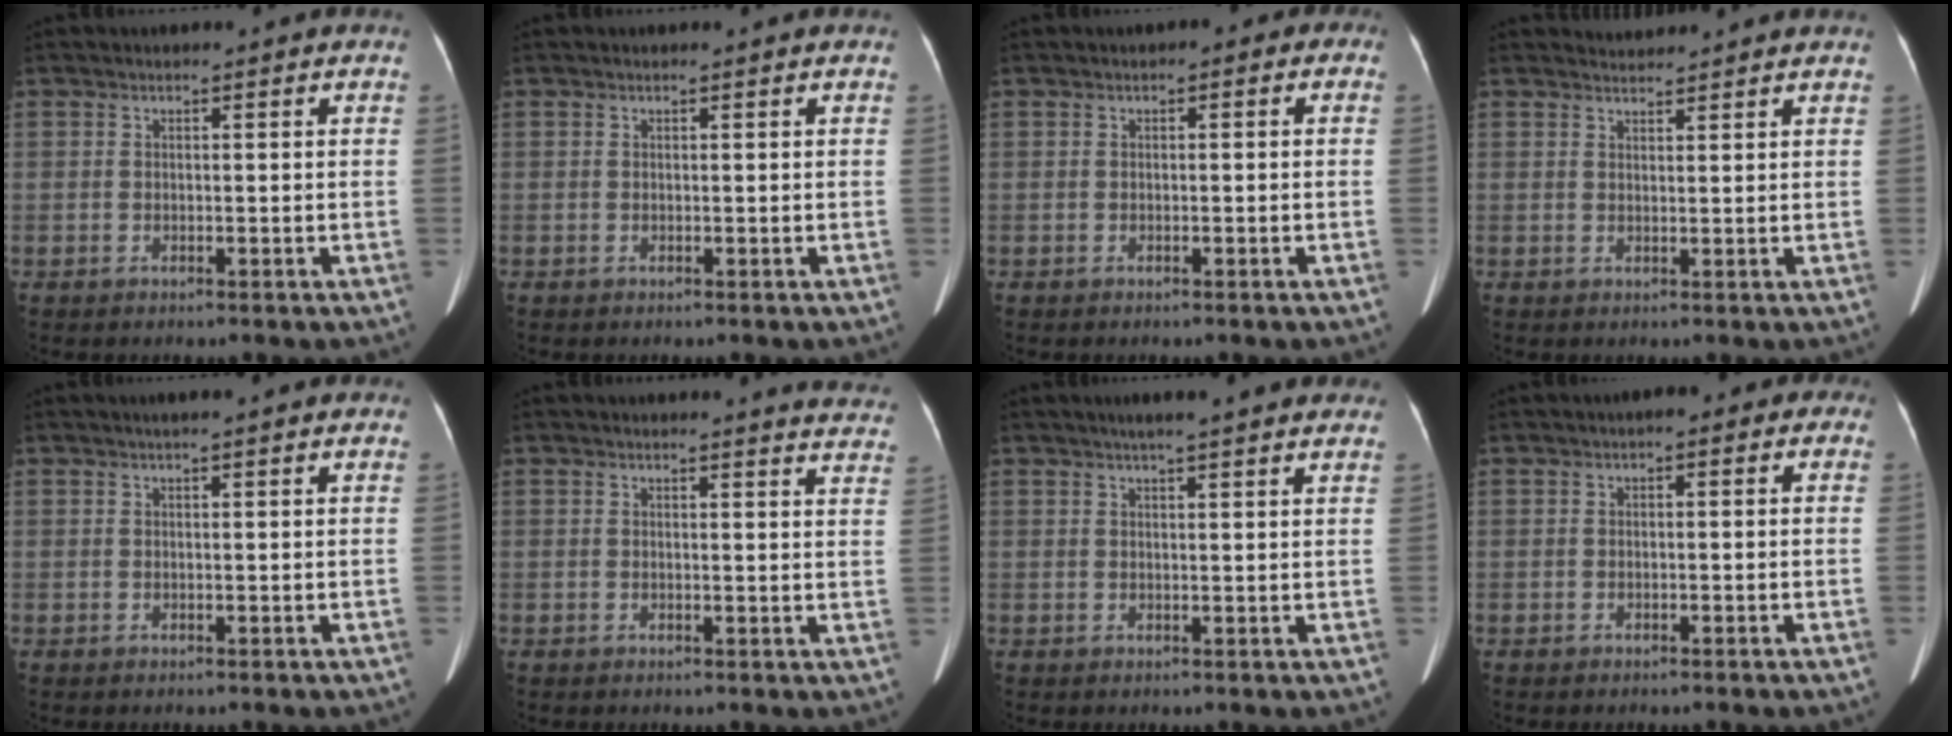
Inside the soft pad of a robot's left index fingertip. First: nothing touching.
{"total": 0.0}
{"total": 1.1, "force": [-0.3, 0.7, 0.8], "torque": [-0.003, 0.009, -0.013]}
{"total": 2.6, "force": [2.5, -0.1, -0.3], "torque": [-0.004, 0.015, 0.040]}
{"total": 3.7, "force": [2.8, 0.2, 2.4], "torque": [-0.033, 0.028, 0.035]}
{"total": 9.8, "force": [9.7, 0.6, 1.6], "torque": [0.007, -0.061, 0.068]}
{"total": 9.5, "force": [7.8, 0.9, 5.4], "torque": [-0.071, 0.024, 0.087]}
{"total": 1.8, "force": [0.2, 1.1, 1.4], "torque": [-0.011, 0.011, -0.011]}